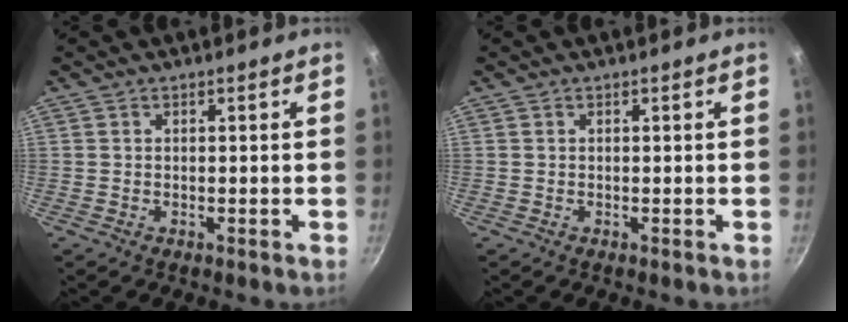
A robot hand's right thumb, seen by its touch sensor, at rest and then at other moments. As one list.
[{"total": 0.0}]